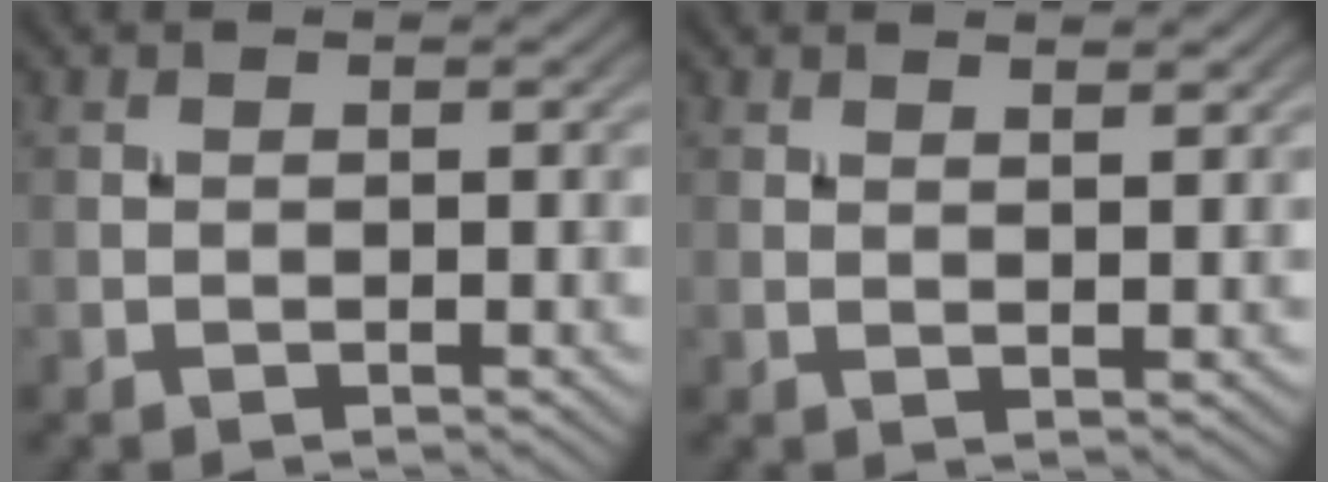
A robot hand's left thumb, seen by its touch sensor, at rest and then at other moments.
{"total": 2.6, "force": [1.8, 0.4, 1.8], "torque": [-0.023, -0.006, 0.033]}